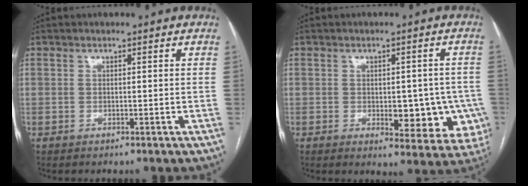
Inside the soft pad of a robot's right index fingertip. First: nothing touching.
{"total": 10.2, "force": [-2.3, 4.7, 8.7], "torque": [-0.089, 0.006, -0.016]}